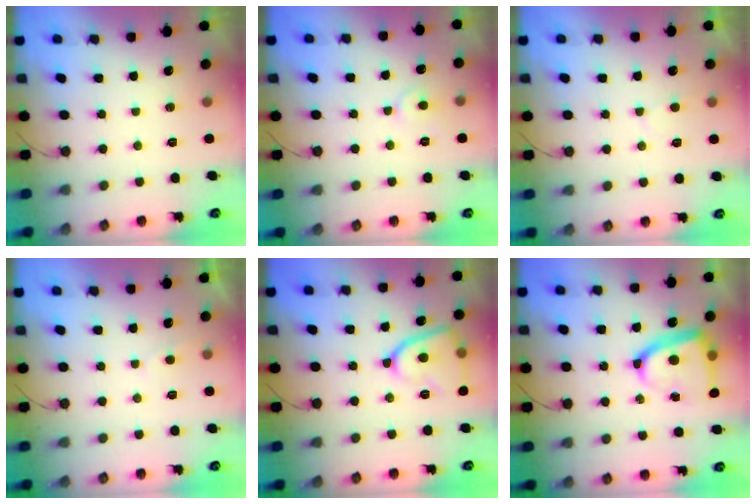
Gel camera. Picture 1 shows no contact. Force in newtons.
{"total": 5.0, "press": 5.0, "slide": 0.2}
{"total": 2.3, "press": 2.3, "slide": 0.3}
{"total": 1.4, "press": 1.4, "slide": 0.2}
{"total": 12.7, "press": 12.6, "slide": 1.4}
{"total": 16.8, "press": 16.7, "slide": 1.4}